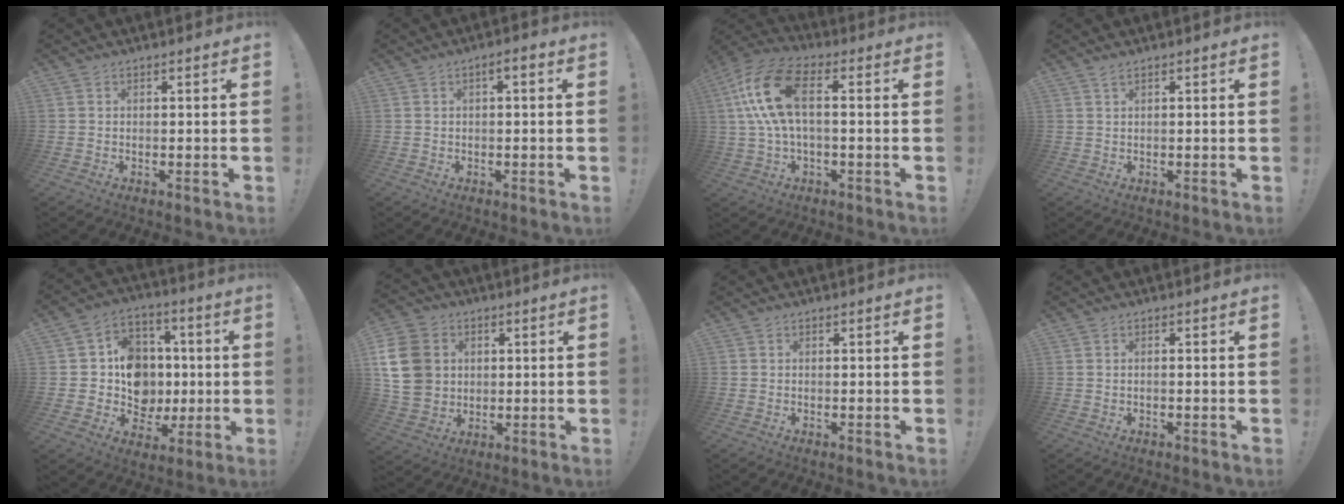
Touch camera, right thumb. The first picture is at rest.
{"total": 2.3, "force": [-0.5, 0.5, 2.2], "torque": [-0.037, 0.008, -0.012]}
{"total": 16.5, "force": [2.6, 7.7, 14.3], "torque": [-0.294, 0.008, 0.044]}
{"total": 1.0, "force": [0.7, -0.1, 0.8], "torque": [-0.016, 0.000, 0.011]}
{"total": 14.8, "force": [-0.5, 13.4, 6.2], "torque": [-0.076, 0.015, 0.020]}
{"total": 14.9, "force": [2.7, 12.5, 7.6], "torque": [-0.140, 0.000, 0.058]}
{"total": 0.0}
{"total": 0.8, "force": [-0.4, -0.1, 0.7], "torque": [-0.020, 0.002, -0.006]}